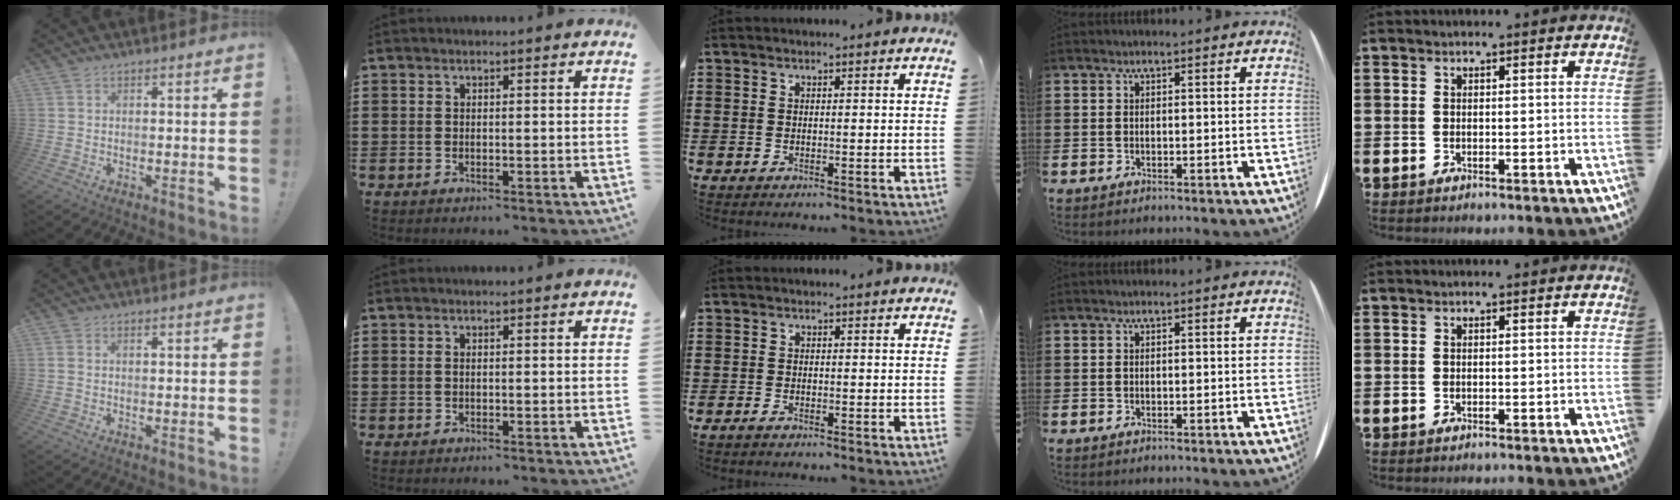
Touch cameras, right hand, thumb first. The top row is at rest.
{"thumb": {"total": 0.8, "force": [0.6, 0.4, 0.4], "torque": [-0.014, 0.003, 0.013]}, "index": {"total": 0.5, "force": [0.0, 0.3, 0.4], "torque": [-0.010, 0.001, 0.000]}, "middle": {"total": 0.7, "force": [-0.5, 0.1, 0.4], "torque": [-0.009, -0.005, -0.010]}}